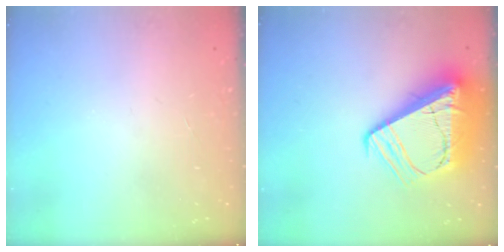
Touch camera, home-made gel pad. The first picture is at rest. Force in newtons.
{"total": 20.8, "press": 20.6, "slide": 2.3}